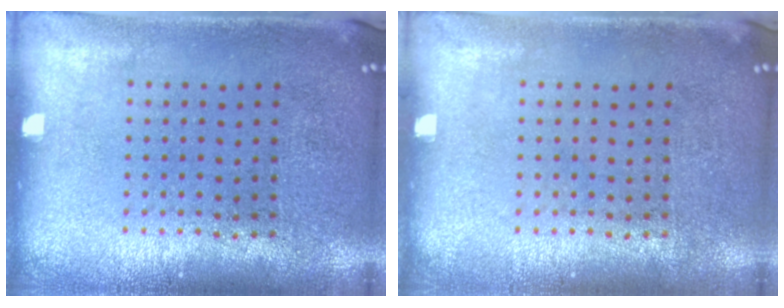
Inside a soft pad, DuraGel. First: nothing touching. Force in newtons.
{"total": 0.0}